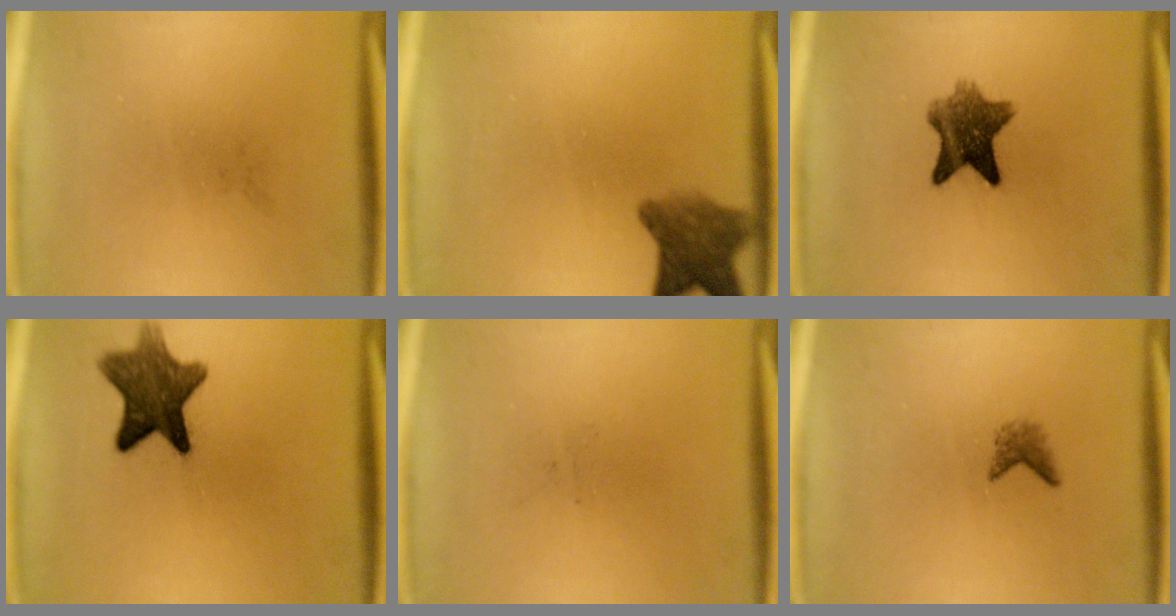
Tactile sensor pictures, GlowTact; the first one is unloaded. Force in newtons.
{"total": 6.4}
{"total": 7.9}
{"total": 9.7}
{"total": 0.0}
{"total": 1.4}